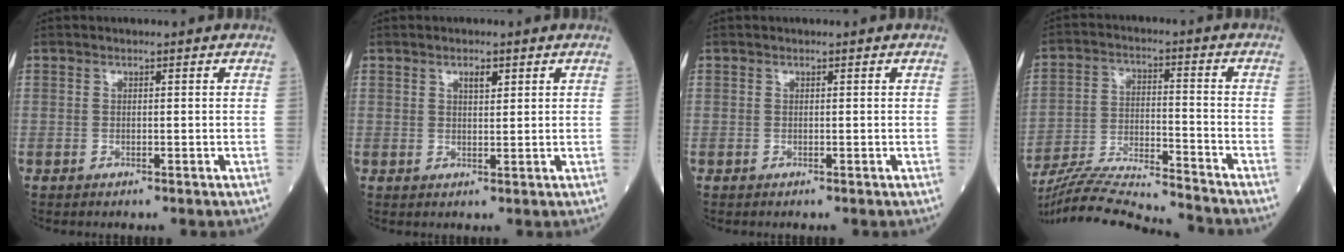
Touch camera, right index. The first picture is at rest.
{"total": 1.9, "force": [1.1, 0.7, 1.4], "torque": [-0.022, -0.002, 0.018]}
{"total": 0.0}
{"total": 17.3, "force": [-16.5, -0.2, 5.1], "torque": [-0.102, -0.011, -0.272]}